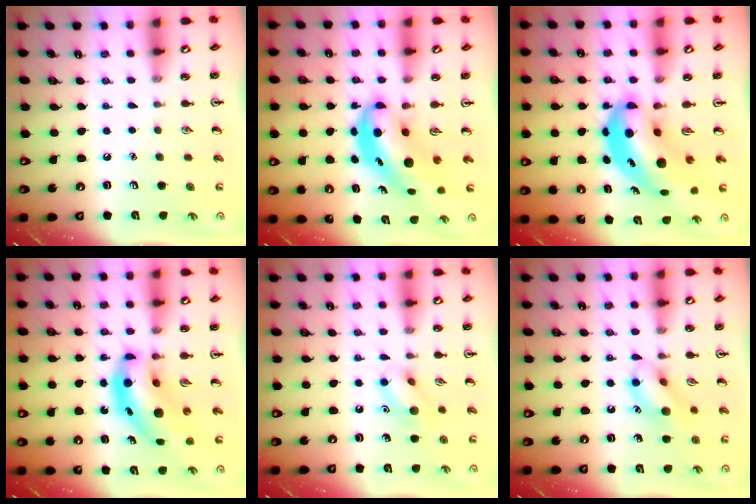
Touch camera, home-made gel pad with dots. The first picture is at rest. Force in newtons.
{"total": 6.7, "press": 6.5, "slide": 1.6}
{"total": 8.2, "press": 8.0, "slide": 1.7}
{"total": 10.5, "press": 10.0, "slide": 3.0}
{"total": 9.5, "press": 9.5, "slide": 0.6}
{"total": 11.3, "press": 11.2, "slide": 1.2}